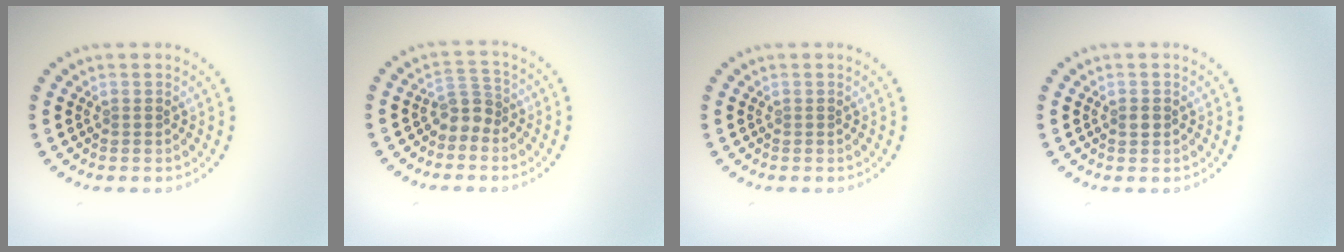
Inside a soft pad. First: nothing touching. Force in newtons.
{"total": 2.2, "press": 1.7, "slide": 1.3}
{"total": 0.0}
{"total": 1.1, "press": 1.1, "slide": 0.1}